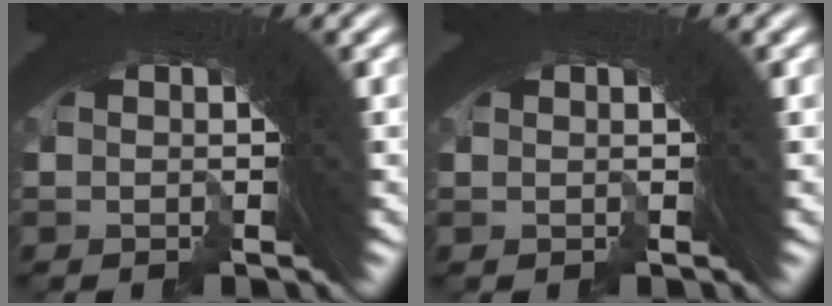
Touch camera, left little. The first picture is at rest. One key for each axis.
{"total": 0.0}